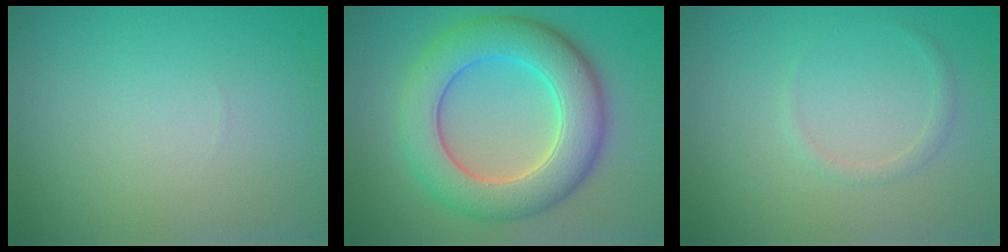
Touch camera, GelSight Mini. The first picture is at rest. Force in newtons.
{"total": 8.6, "press": 8.6, "slide": 0.6}
{"total": 0.9, "press": 0.9, "slide": 0.1}